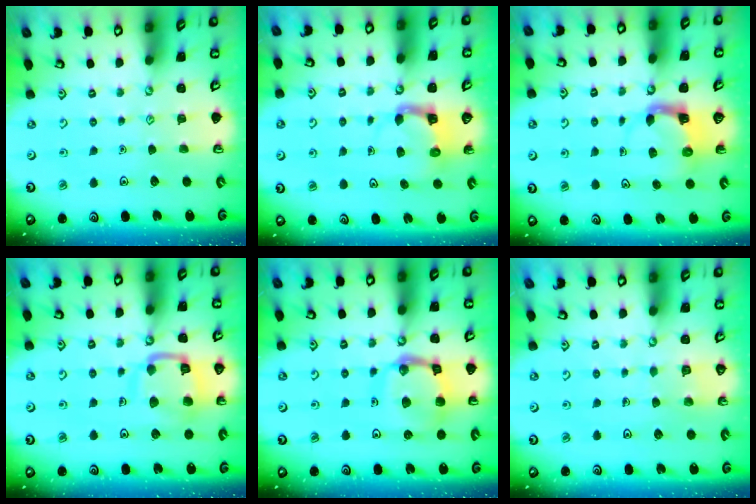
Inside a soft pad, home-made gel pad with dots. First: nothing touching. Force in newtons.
{"total": 4.4, "press": 4.4, "slide": 0.3}
{"total": 3.8, "press": 3.7, "slide": 0.7}
{"total": 13.3, "press": 13.2, "slide": 1.5}
{"total": 13.5, "press": 13.5, "slide": 1.4}
{"total": 2.9, "press": 2.9, "slide": 0.2}